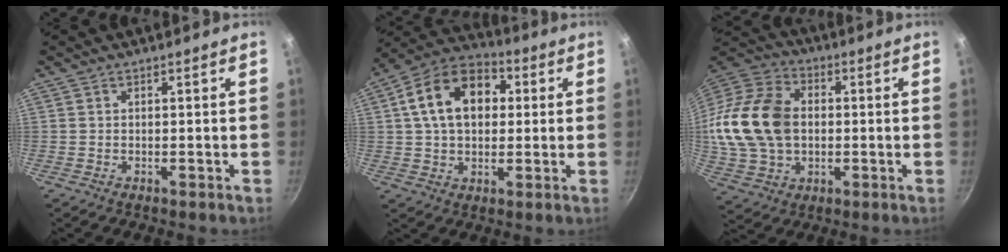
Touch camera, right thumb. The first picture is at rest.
{"total": 15.8, "force": [3.1, 10.9, 11.1], "torque": [-0.156, 0.025, 0.035]}
{"total": 20.2, "force": [0.7, 14.6, 13.9], "torque": [-0.258, 0.024, 0.015]}